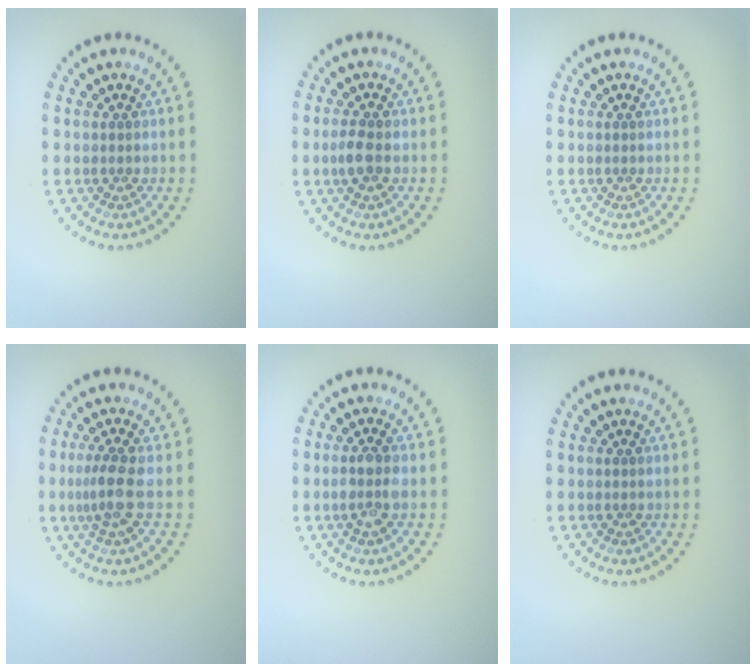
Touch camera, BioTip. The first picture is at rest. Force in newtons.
{"total": 1.8, "press": 1.7, "slide": 0.3}
{"total": 0.0}
{"total": 2.7, "press": 2.1, "slide": 1.7}
{"total": 2.2, "press": 2.0, "slide": 1.0}
{"total": 0.0}